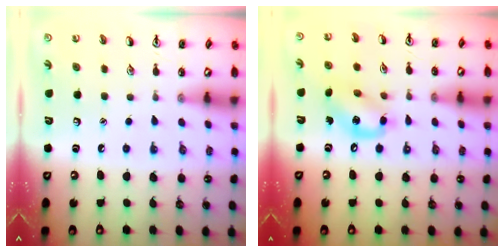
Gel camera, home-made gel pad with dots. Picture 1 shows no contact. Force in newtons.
{"total": 11.2, "press": 11.0, "slide": 2.2}